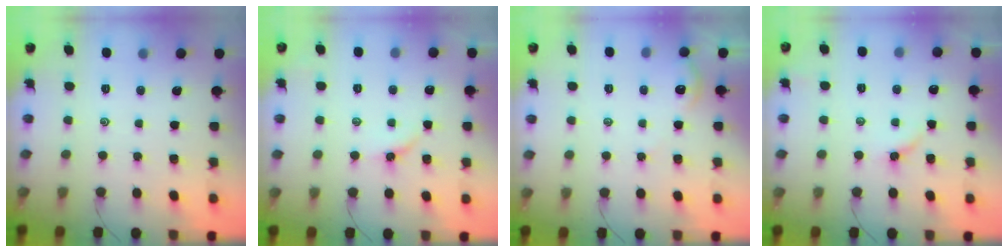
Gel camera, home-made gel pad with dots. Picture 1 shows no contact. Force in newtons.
{"total": 3.7, "press": 3.7, "slide": 0.6}
{"total": 2.8, "press": 2.8, "slide": 0.3}
{"total": 4.2, "press": 4.1, "slide": 0.5}